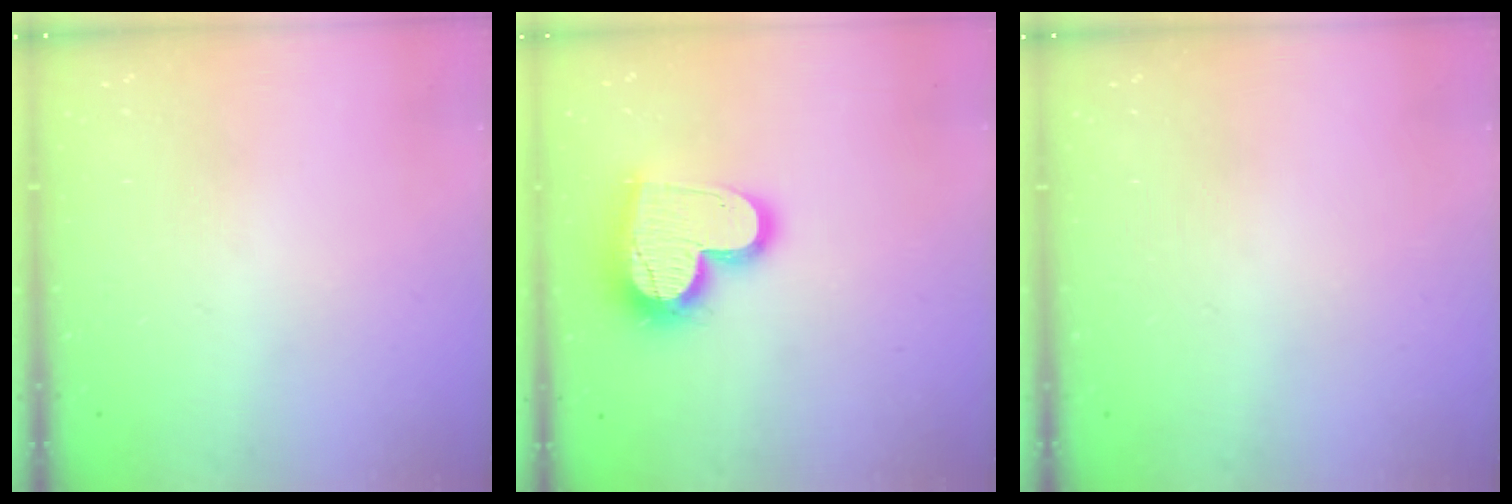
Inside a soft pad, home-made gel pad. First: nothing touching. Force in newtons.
{"total": 17.4, "press": 17.3, "slide": 1.3}
{"total": 0.0}